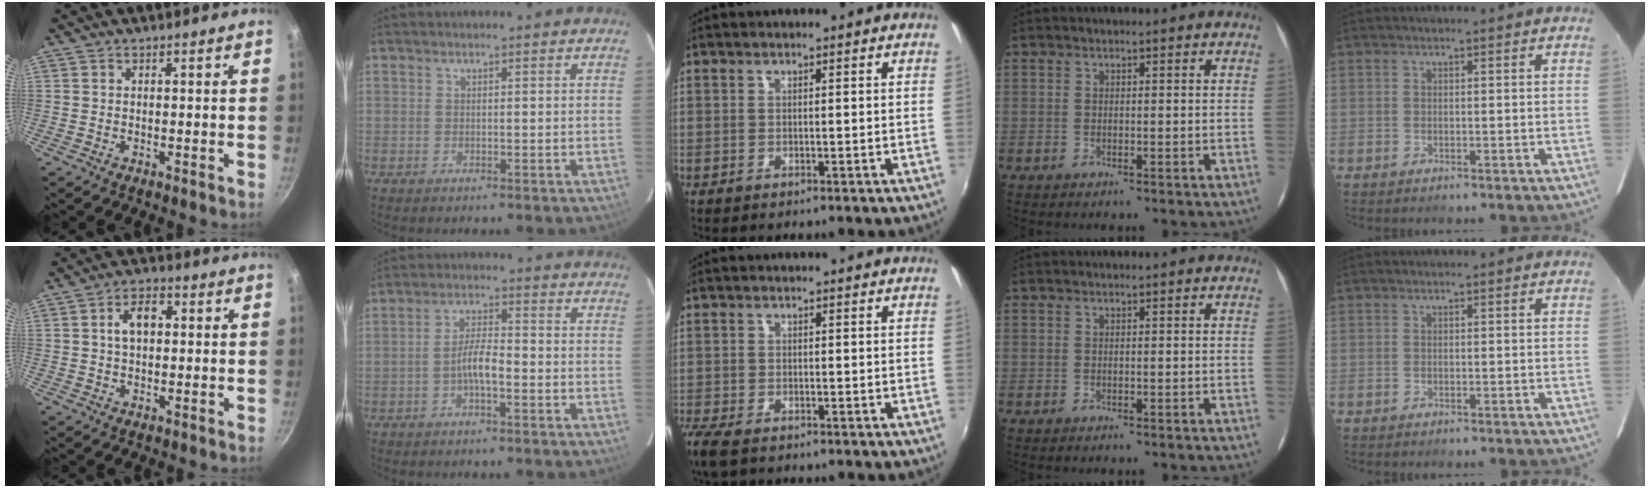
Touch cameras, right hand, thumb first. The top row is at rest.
{"thumb": {"total": 5.8, "force": [0.8, 3.7, 4.4], "torque": [-0.056, 0.016, 0.007]}, "index": {"total": 4.5, "force": [-1.9, 1.0, 4.0], "torque": [-0.081, 0.010, -0.036]}, "middle": {"total": 4.8, "force": [-3.6, 1.7, 2.7], "torque": [-0.070, -0.020, -0.073]}}